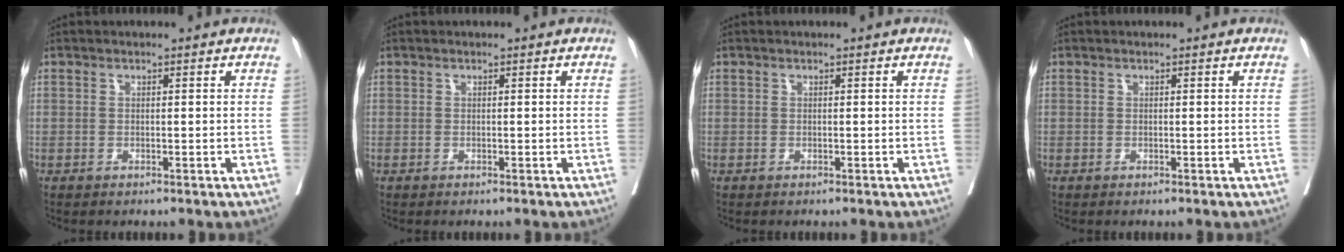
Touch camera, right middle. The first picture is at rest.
{"total": 0.0}
{"total": 0.0}
{"total": 0.0}